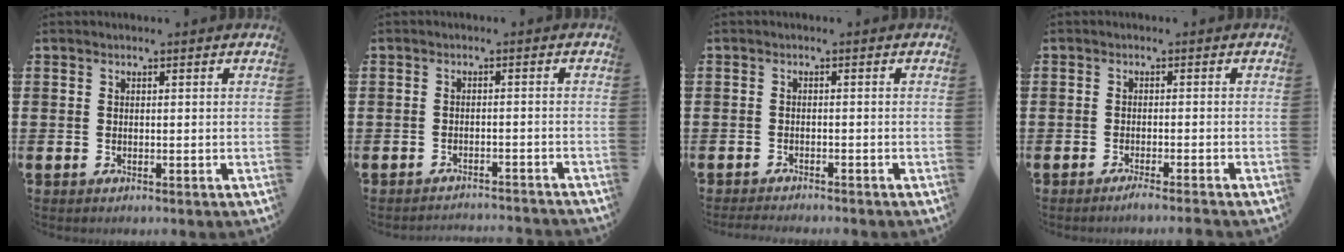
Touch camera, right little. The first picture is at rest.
{"total": 1.6, "force": [-1.6, -0.2, -0.1], "torque": [-0.001, 0.005, -0.035]}
{"total": 1.1, "force": [-1.1, -0.1, 0.2], "torque": [-0.004, -0.001, -0.022]}
{"total": 1.5, "force": [-1.2, -0.2, 0.8], "torque": [-0.010, -0.001, -0.023]}